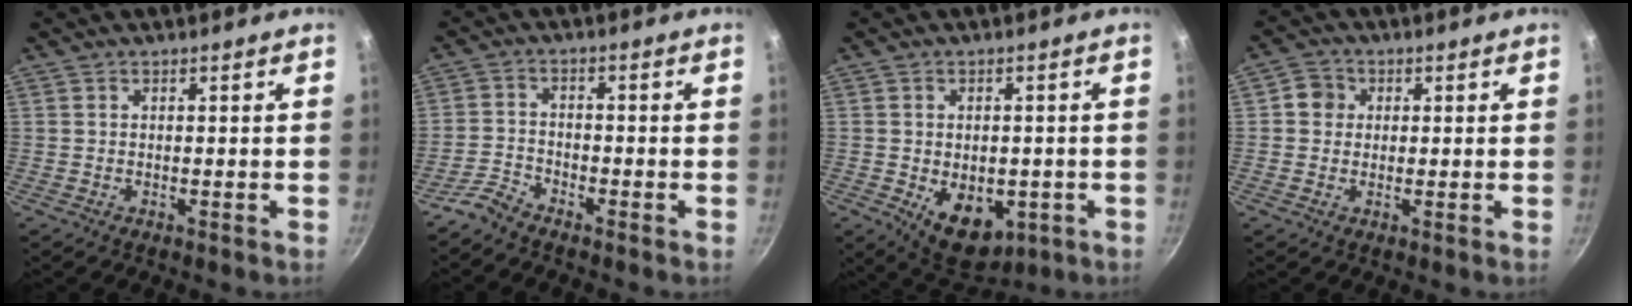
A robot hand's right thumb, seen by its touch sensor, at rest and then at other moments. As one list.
[{"total": 3.6, "force": [-3.3, 1.1, 1.0], "torque": [-0.024, 0.024, -0.075]}, {"total": 10.7, "force": [-2.8, 7.1, 7.4], "torque": [-0.072, -0.003, -0.021]}, {"total": 3.9, "force": [0.6, 3.7, 1.2], "torque": [0.006, 0.003, -0.001]}]